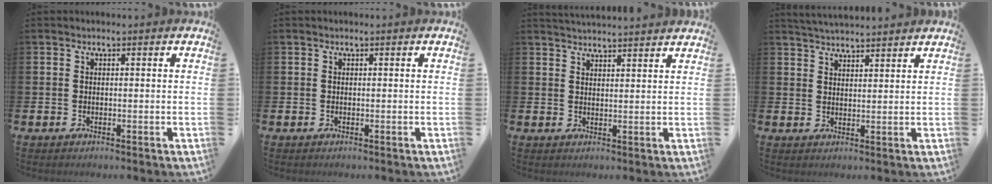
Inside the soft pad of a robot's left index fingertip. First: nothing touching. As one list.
[{"total": 0.0}, {"total": 3.2, "force": [3.2, -0.3, 0.0], "torque": [-0.004, -0.018, 0.058]}, {"total": 3.7, "force": [3.7, 0.1, 0.1], "torque": [-0.010, -0.016, 0.068]}]